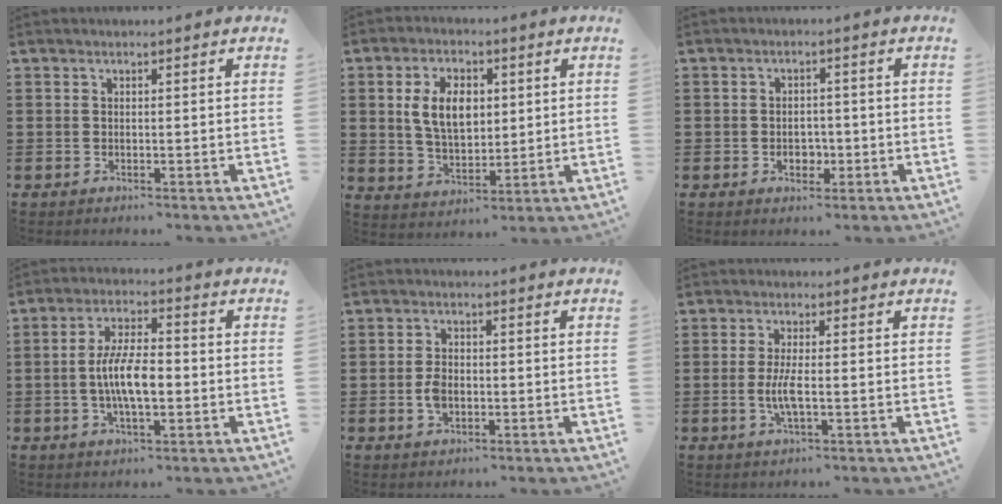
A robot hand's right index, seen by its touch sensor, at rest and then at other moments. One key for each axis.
{"total": 7.8, "fx": 1.6, "fy": 4.8, "fz": 5.9, "tx": -0.133, "ty": 0.009, "tz": 0.021}
{"total": 2.9, "fx": -0.8, "fy": 2.2, "fz": 1.7, "tx": -0.027, "ty": 0.001, "tz": -0.019}
{"total": 8.0, "fx": -1.2, "fy": 3.1, "fz": 7.3, "tx": -0.155, "ty": -0.001, "tz": -0.029}
{"total": 3.1, "fx": -0.7, "fy": 2.0, "fz": 2.3, "tx": -0.052, "ty": -0.002, "tz": -0.014}
{"total": 3.9, "fx": -0.8, "fy": 0.8, "fz": 3.8, "tx": -0.088, "ty": -0.010, "tz": -0.021}